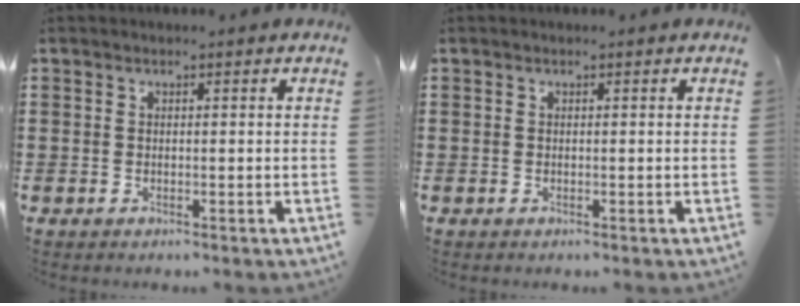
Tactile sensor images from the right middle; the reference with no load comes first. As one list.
[{"total": 0.0}]